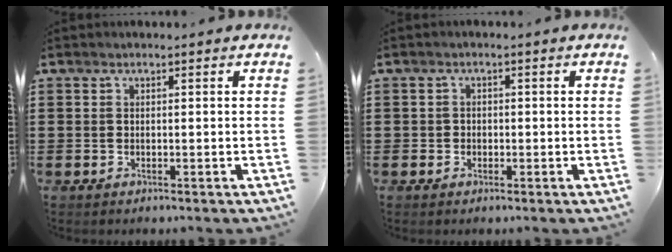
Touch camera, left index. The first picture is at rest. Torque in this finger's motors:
{"motor_torque": [-0.32, 0.60, -0.02, -0.01]}